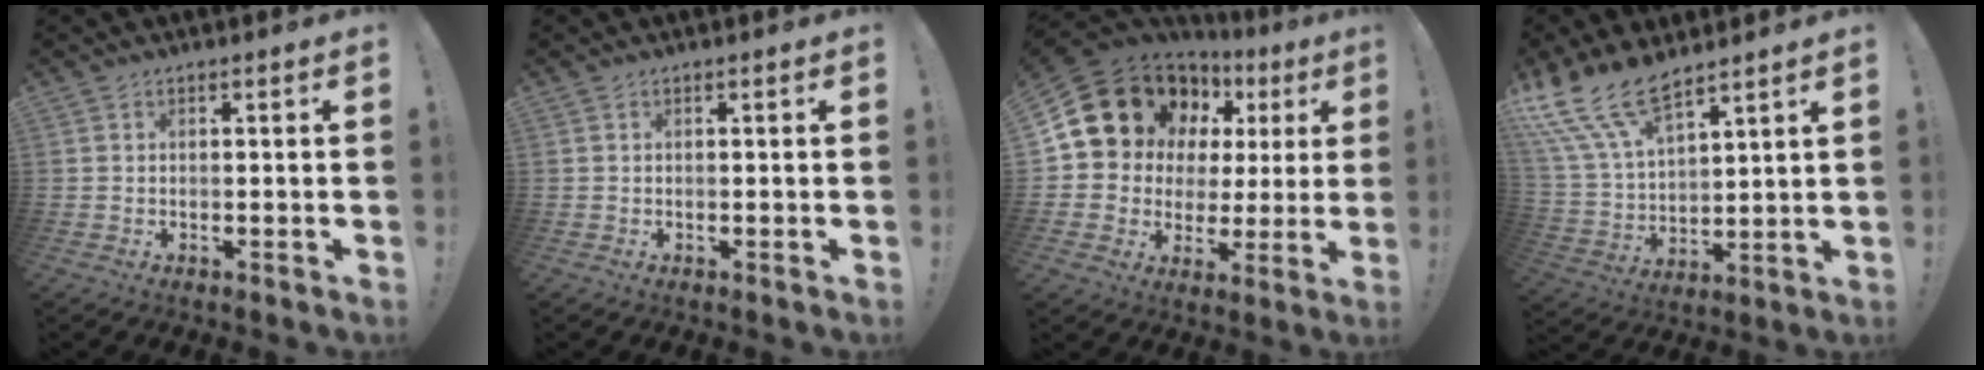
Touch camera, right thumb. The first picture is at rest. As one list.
[{"total": 0.0}, {"total": 15.2, "force": [9.5, 10.4, 5.7], "torque": [-0.094, -0.069, 0.198]}, {"total": 15.8, "force": [12.1, 6.2, 8.0], "torque": [-0.169, -0.076, 0.231]}]